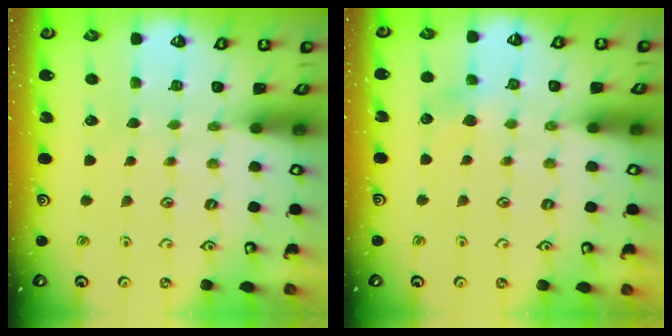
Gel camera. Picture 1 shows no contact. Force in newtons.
{"total": 4.1, "press": 4.0, "slide": 1.0}